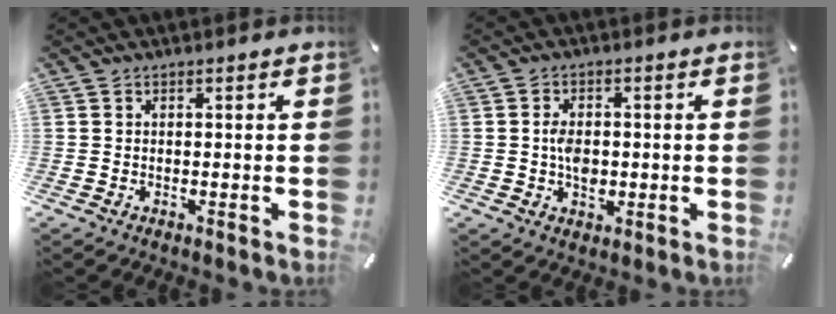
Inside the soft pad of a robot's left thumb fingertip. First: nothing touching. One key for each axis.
{"total": 5.2, "fx": -0.5, "fy": 3.7, "fz": 3.6, "tx": -0.071, "ty": 0.000, "tz": -0.011}